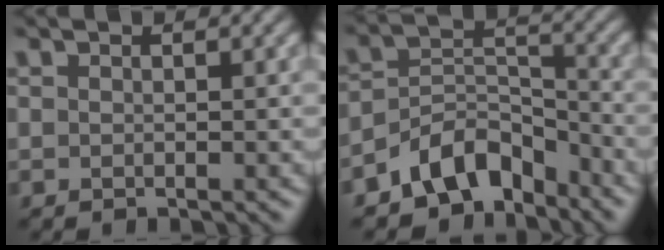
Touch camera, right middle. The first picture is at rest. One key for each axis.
{"total": 6.5, "fx": -4.7, "fy": 3.6, "fz": 2.7, "tx": -0.035, "ty": 0.005, "tz": -0.096}